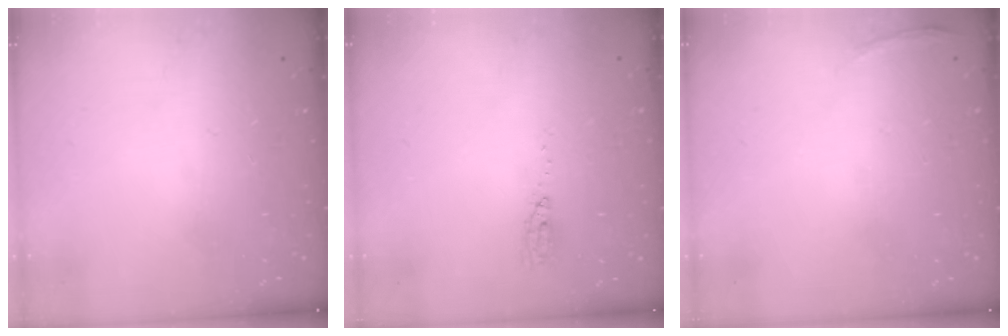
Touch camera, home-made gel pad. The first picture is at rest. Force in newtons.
{"total": 3.6, "press": 3.4, "slide": 1.3}
{"total": 4.0, "press": 3.7, "slide": 1.6}